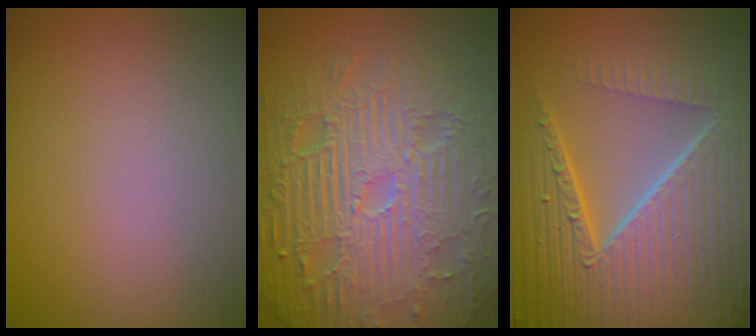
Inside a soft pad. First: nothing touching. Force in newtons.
{"total": 11.7, "press": 7.5, "slide": 9.0}
{"total": 10.5, "press": 6.6, "slide": 8.2}